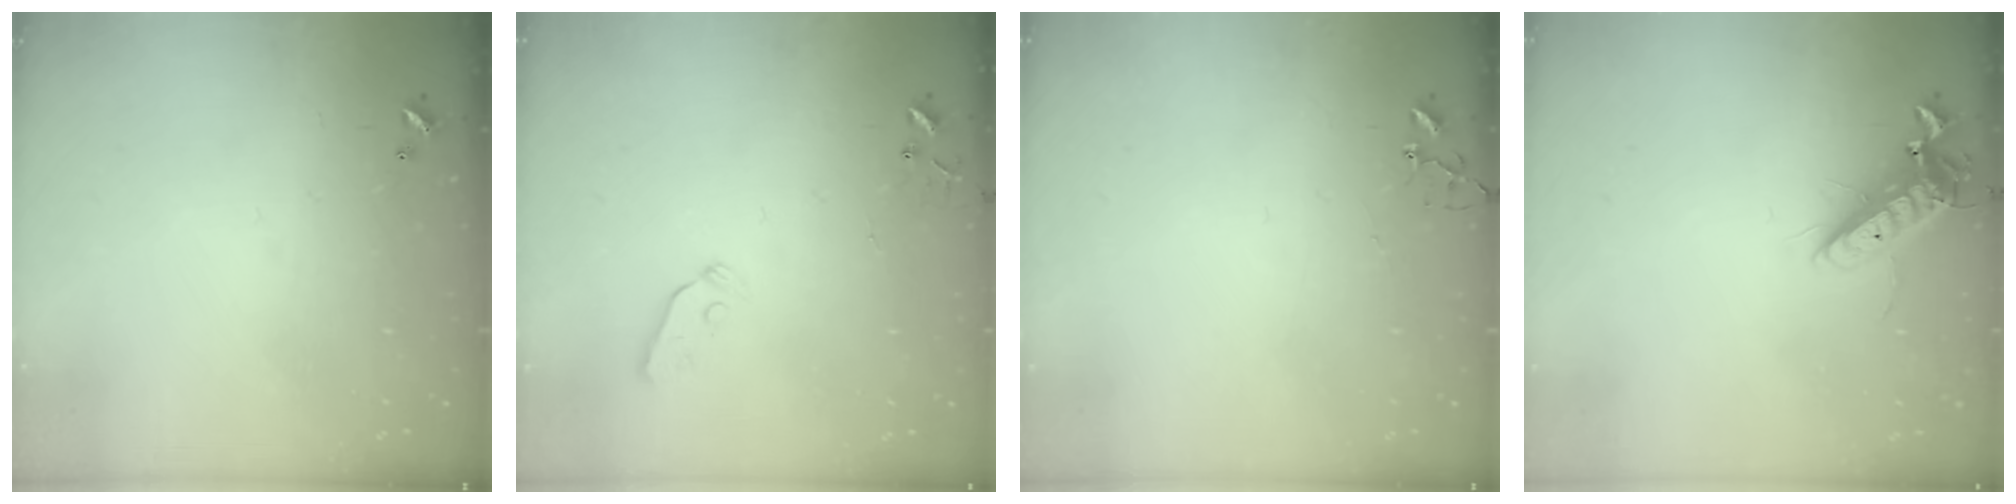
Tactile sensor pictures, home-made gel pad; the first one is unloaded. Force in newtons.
{"total": 3.3, "press": 3.2, "slide": 0.7}
{"total": 3.9, "press": 3.8, "slide": 0.2}
{"total": 13.1, "press": 12.9, "slide": 2.5}